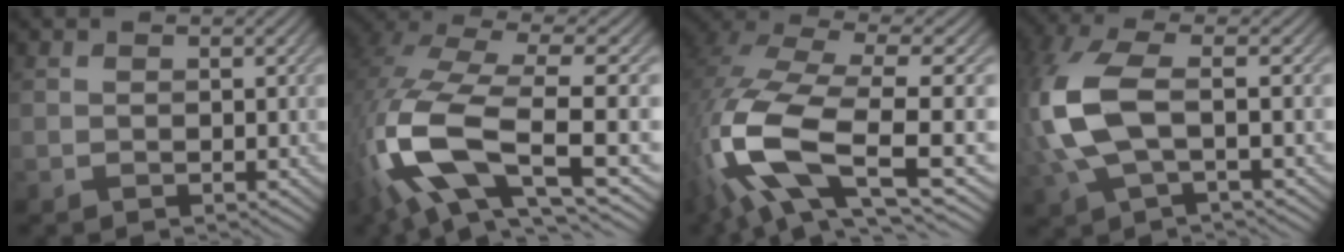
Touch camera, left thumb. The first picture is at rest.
{"total": 16.4, "force": [-3.5, 7.1, 14.4], "torque": [-0.349, -0.026, -0.046]}
{"total": 15.8, "force": [-3.5, 6.8, 13.8], "torque": [-0.334, -0.029, -0.051]}
{"total": 9.8, "force": [0.0, 3.8, 9.0], "torque": [-0.228, 0.004, -0.004]}